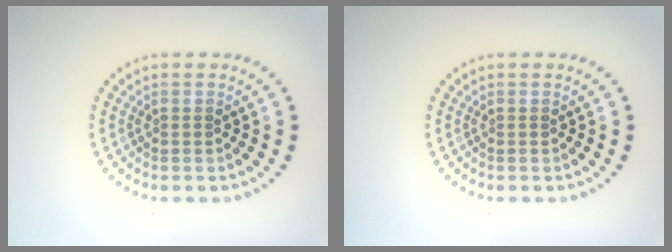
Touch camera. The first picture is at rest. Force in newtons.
{"total": 0.0}